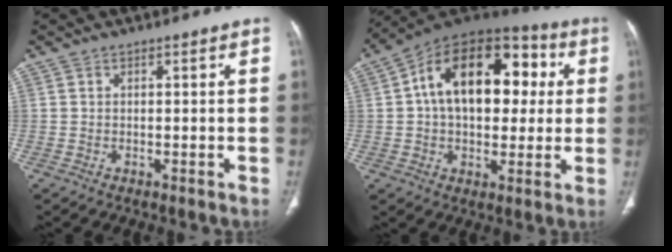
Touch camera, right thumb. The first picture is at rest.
{"total": 22.5, "force": [3.7, 13.8, 17.4], "torque": [-0.240, 0.031, 0.049]}